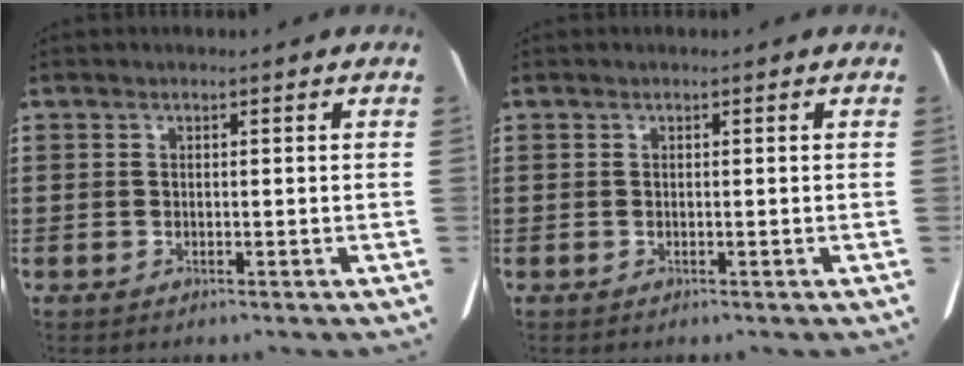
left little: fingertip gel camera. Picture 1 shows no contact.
{"total": 0.0}